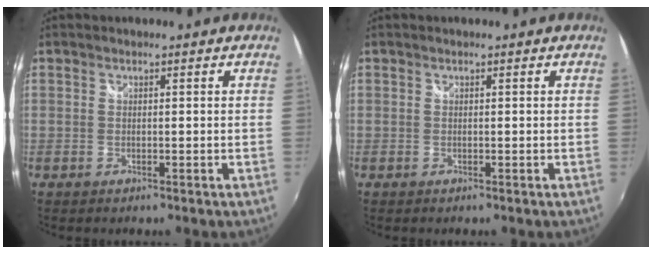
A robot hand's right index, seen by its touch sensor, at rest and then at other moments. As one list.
[{"total": 0.0}]